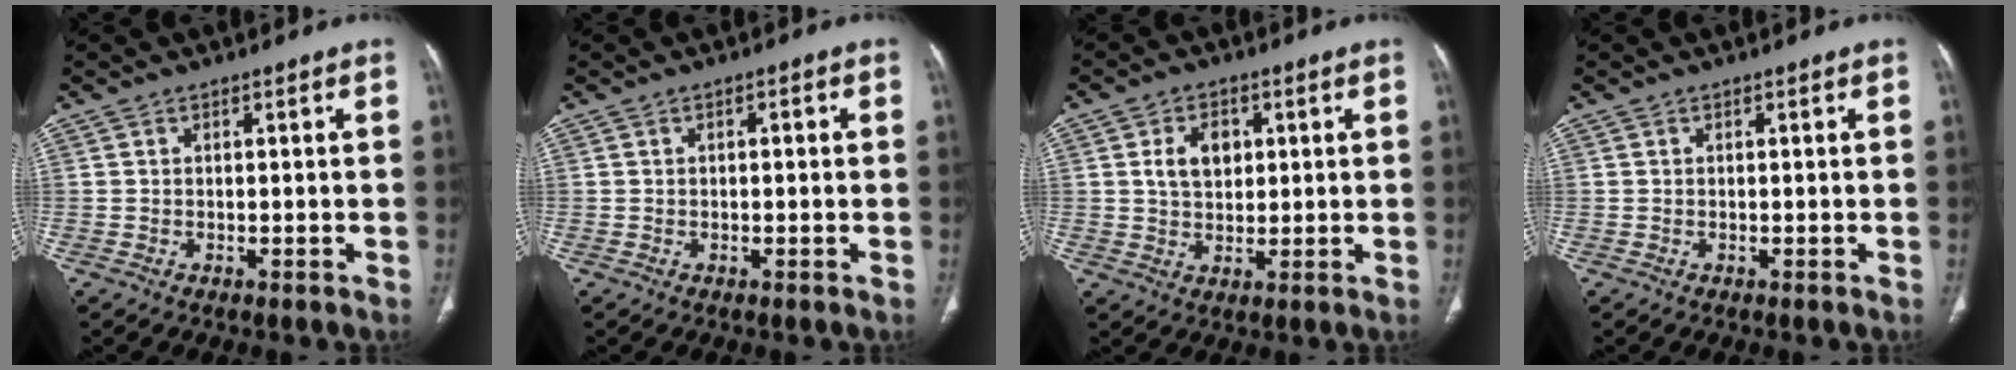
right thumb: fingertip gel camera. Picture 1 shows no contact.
{"total": 1.3, "force": [0.2, 0.6, 1.2], "torque": [-0.018, 0.003, 0.002]}
{"total": 6.1, "force": [1.6, 4.3, 4.0], "torque": [-0.048, -0.003, 0.027]}
{"total": 0.0}